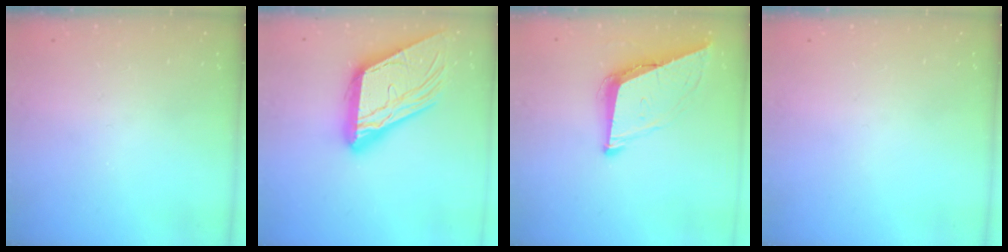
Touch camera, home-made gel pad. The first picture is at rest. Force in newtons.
{"total": 20.7, "press": 20.6, "slide": 2.1}
{"total": 9.3, "press": 8.7, "slide": 3.2}
{"total": 0.0}